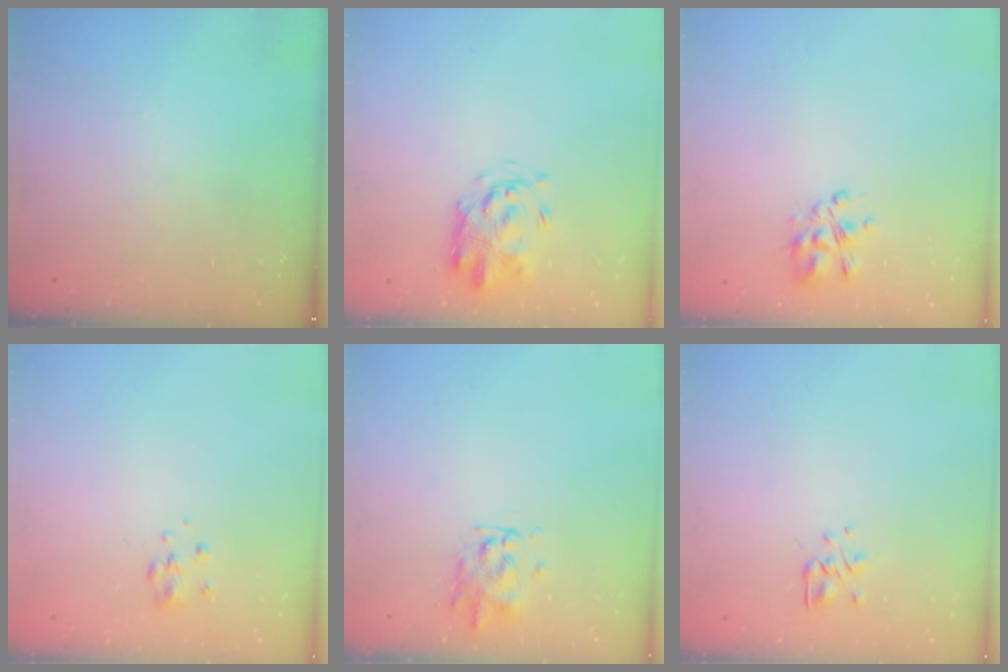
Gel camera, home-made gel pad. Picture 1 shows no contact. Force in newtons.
{"total": 3.6, "press": 3.5, "slide": 0.9}
{"total": 5.3, "press": 5.0, "slide": 1.6}
{"total": 3.2, "press": 3.0, "slide": 1.2}
{"total": 3.9, "press": 3.9, "slide": 0.2}
{"total": 2.5, "press": 2.3, "slide": 1.0}